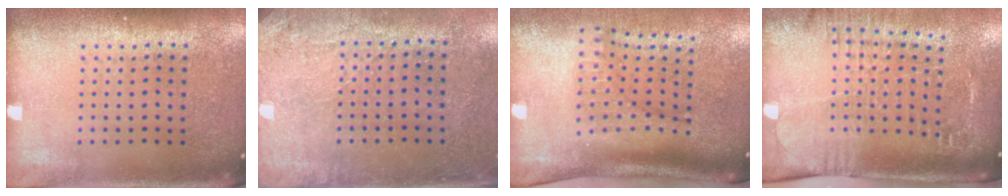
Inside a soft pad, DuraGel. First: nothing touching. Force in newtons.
{"total": 2.9, "press": 2.3, "slide": 1.6}
{"total": 2.1, "press": 1.5, "slide": 1.5}
{"total": 2.6, "press": 2.1, "slide": 1.6}